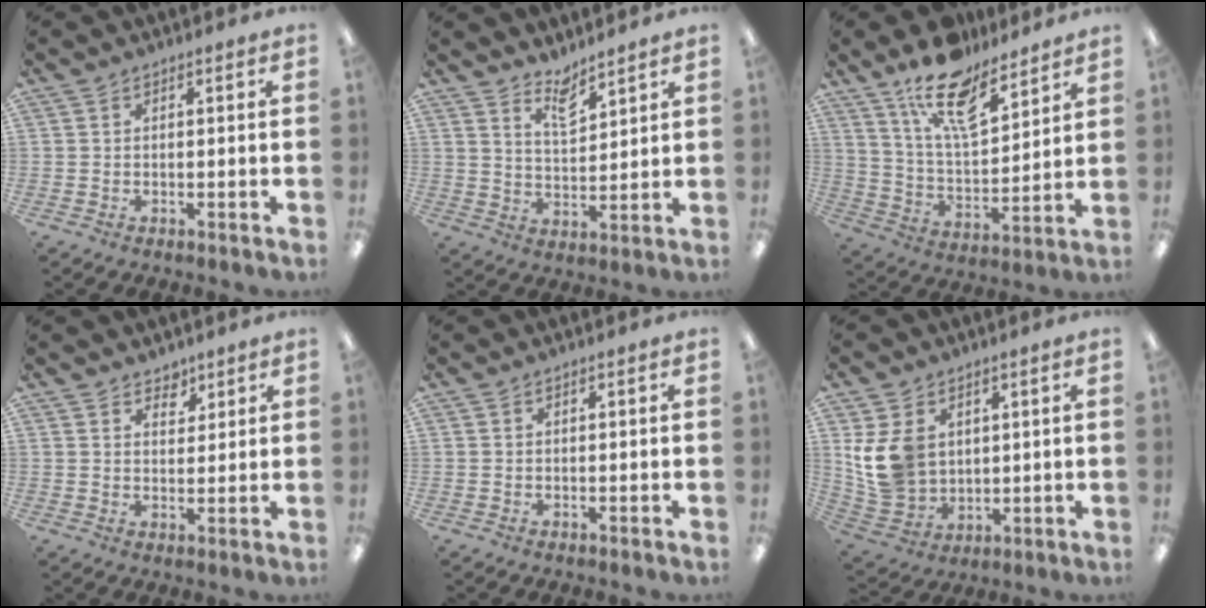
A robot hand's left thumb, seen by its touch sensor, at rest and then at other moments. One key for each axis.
{"total": 6.2, "fx": 5.4, "fy": 1.9, "fz": 2.2, "tx": -0.034, "ty": -0.036, "tz": 0.097}
{"total": 16.7, "fx": 12.2, "fy": 6.7, "fz": 9.3, "tx": -0.156, "ty": -0.069, "tz": 0.213}
{"total": 3.7, "fx": 3.1, "fy": 2.0, "fz": 0.2, "tx": 0.011, "ty": -0.021, "tz": 0.054}
{"total": 0.0}
{"total": 11.7, "fx": 3.4, "fy": 9.5, "fz": 6.0, "tx": -0.145, "ty": -0.006, "tz": 0.069}